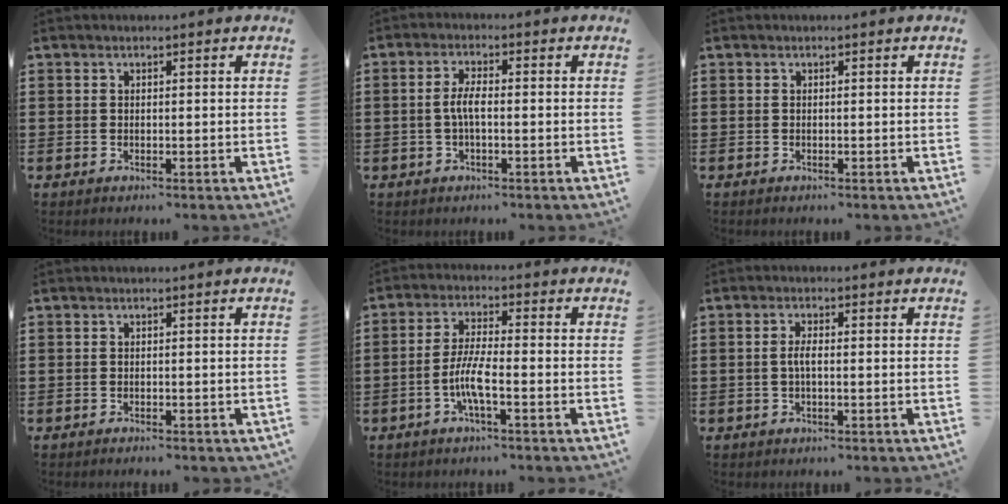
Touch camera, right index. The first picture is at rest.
{"total": 3.4, "force": [-0.6, 0.9, 3.3], "torque": [-0.081, -0.005, -0.019]}
{"total": 0.0}
{"total": 0.6, "force": [-0.5, 0.1, 0.2], "torque": [-0.006, -0.001, -0.011]}
{"total": 5.8, "force": [-2.3, 0.8, 5.3], "torque": [-0.126, -0.014, -0.051]}
{"total": 2.2, "force": [-0.4, 0.5, 2.1], "torque": [-0.047, -0.001, -0.010]}